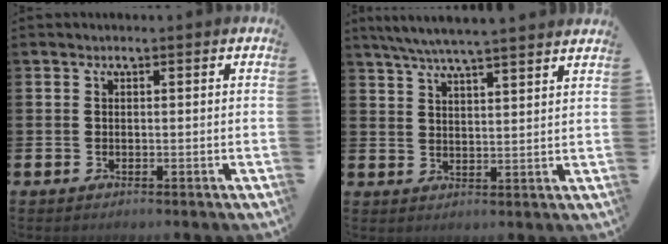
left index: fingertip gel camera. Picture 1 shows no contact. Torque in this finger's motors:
{"motor_torque": [0.99, -1.15, 0.85, 0.21]}